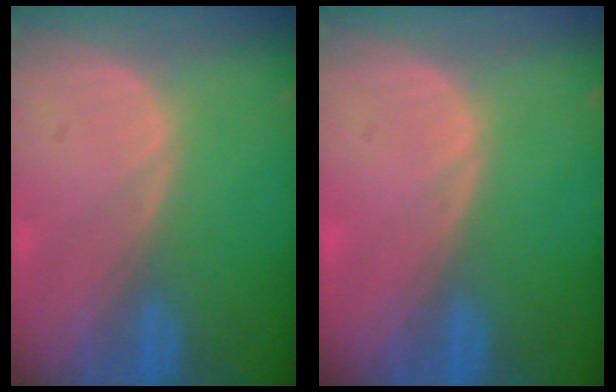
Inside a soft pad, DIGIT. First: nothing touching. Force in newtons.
{"total": 0.0}